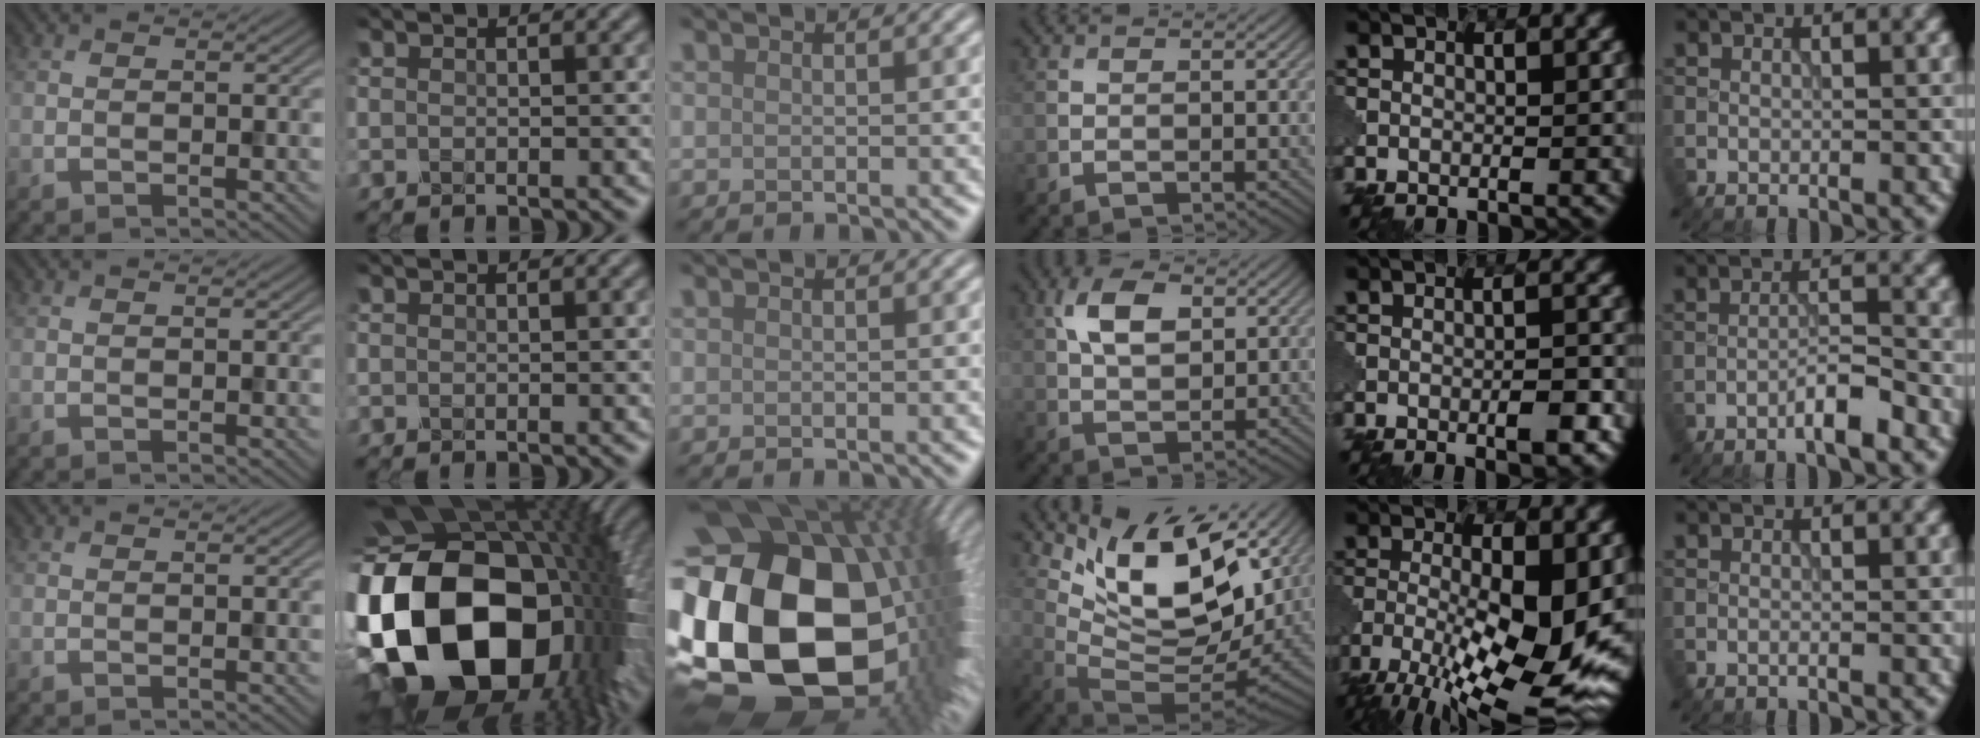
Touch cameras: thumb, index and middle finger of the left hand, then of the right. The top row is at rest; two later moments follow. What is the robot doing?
{"motion": "dispense", "object": "glue stick"}